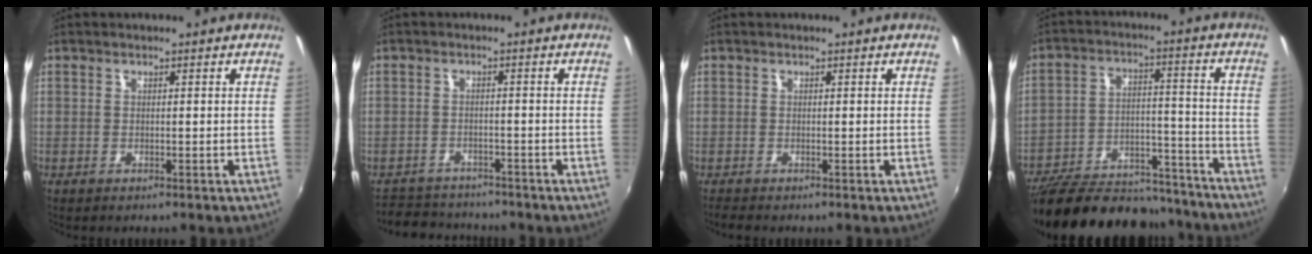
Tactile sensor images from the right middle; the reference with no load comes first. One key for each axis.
{"total": 6.1, "fx": -5.4, "fy": 2.9, "fz": 0.4, "tx": -0.023, "ty": 0.020, "tz": -0.088}
{"total": 1.2, "fx": -1.1, "fy": 0.5, "fz": 0.1, "tx": -0.007, "ty": -0.003, "tz": -0.024}
{"total": 22.8, "fx": -19.5, "fy": 9.2, "fz": 7.2, "tx": -0.152, "ty": 0.044, "tz": -0.269}